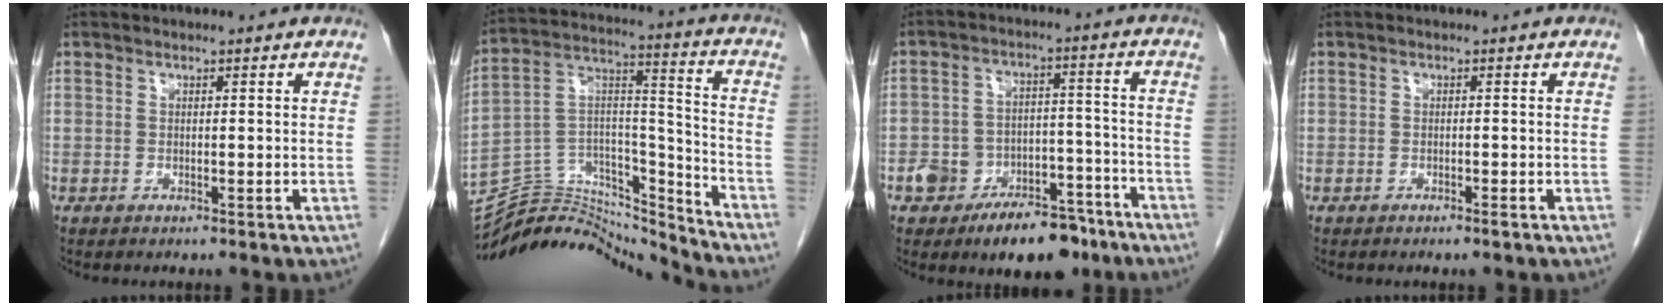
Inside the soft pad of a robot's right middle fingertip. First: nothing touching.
{"total": 17.8, "force": [-17.3, 3.2, 2.1], "torque": [-0.026, 0.067, -0.289]}
{"total": 11.5, "force": [-7.8, 5.8, 6.2], "torque": [-0.083, 0.027, -0.114]}
{"total": 0.8, "force": [-0.6, 0.0, 0.6], "torque": [-0.012, -0.001, -0.010]}